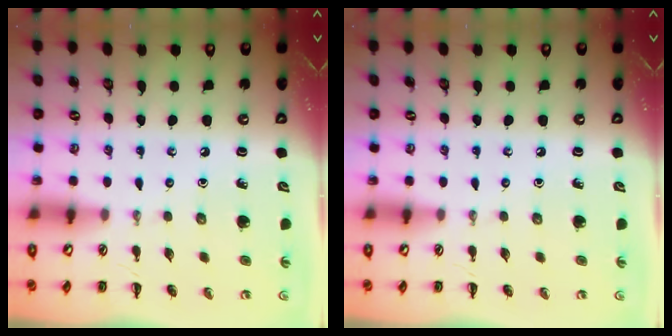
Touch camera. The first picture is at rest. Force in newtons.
{"total": 0.0}